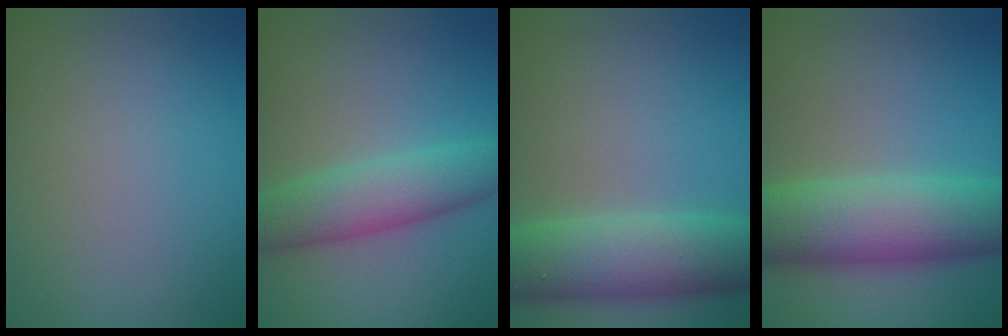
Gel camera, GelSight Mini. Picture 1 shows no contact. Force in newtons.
{"total": 5.7, "press": 5.7, "slide": 0.1}
{"total": 8.5, "press": 8.5, "slide": 0.5}
{"total": 10.2, "press": 10.2, "slide": 0.3}